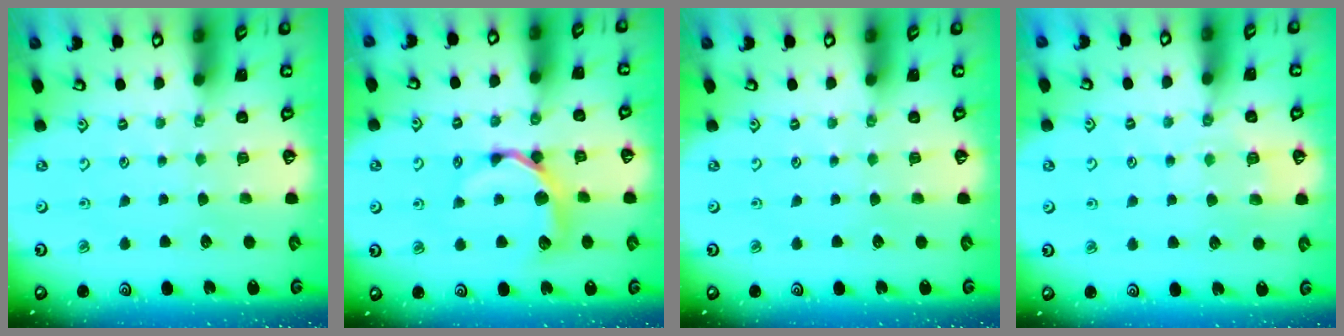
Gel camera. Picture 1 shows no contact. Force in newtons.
{"total": 9.2, "press": 9.1, "slide": 0.9}
{"total": 0.0}
{"total": 5.3, "press": 5.2, "slide": 0.6}